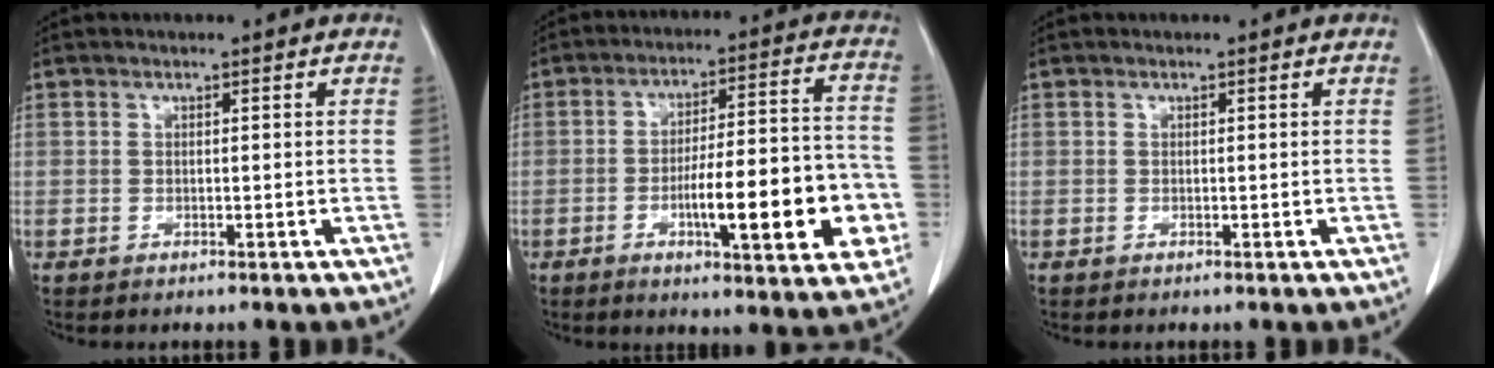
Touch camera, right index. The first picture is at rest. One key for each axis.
{"total": 16.6, "fx": -4.8, "fy": 3.4, "fz": 15.5, "tx": -0.215, "ty": 0.016, "tz": -0.065}
{"total": 0.0}